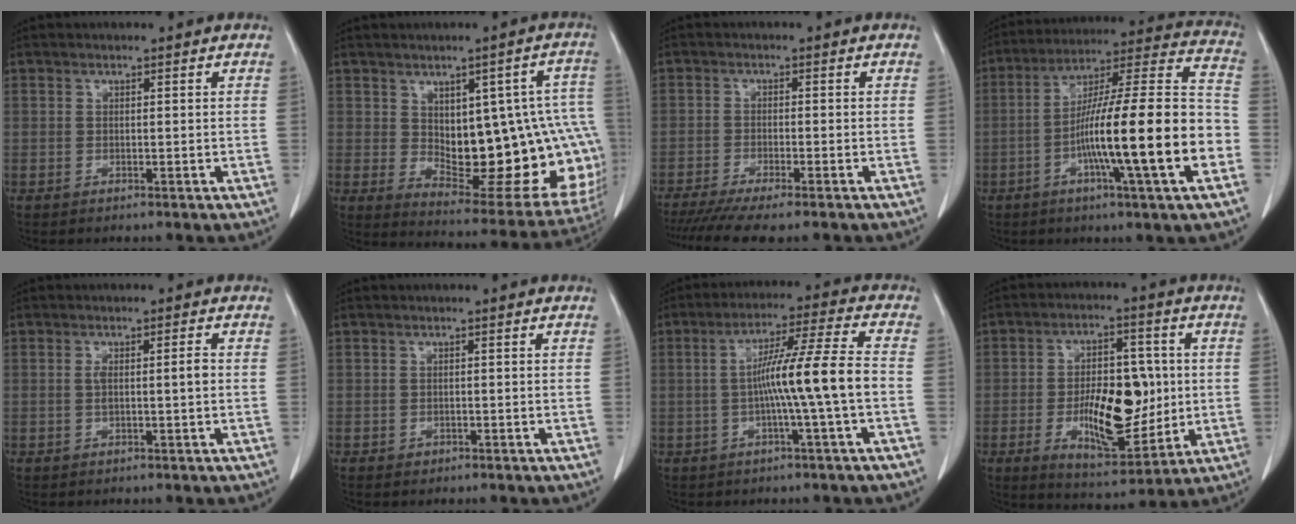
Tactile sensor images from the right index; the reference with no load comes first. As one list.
[{"total": 21.1, "force": [-0.7, 8.2, 19.4], "torque": [-0.170, 0.022, 0.024]}, {"total": 9.8, "force": [-8.1, 0.4, 5.4], "torque": [-0.073, -0.019, -0.125]}, {"total": 21.3, "force": [-5.9, 0.6, 20.4], "torque": [-0.302, 0.008, -0.097]}, {"total": 2.5, "force": [0.0, 0.2, 2.5], "torque": [-0.046, 0.006, 0.005]}, {"total": 0.7, "force": [-0.4, 0.6, 0.1], "torque": [-0.005, 0.002, -0.005]}, {"total": 10.2, "force": [-1.5, -1.4, 10.0], "torque": [-0.173, 0.014, -0.026]}, {"total": 14.0, "force": [-1.4, 5.7, 12.7], "torque": [-0.214, 0.004, -0.012]}]